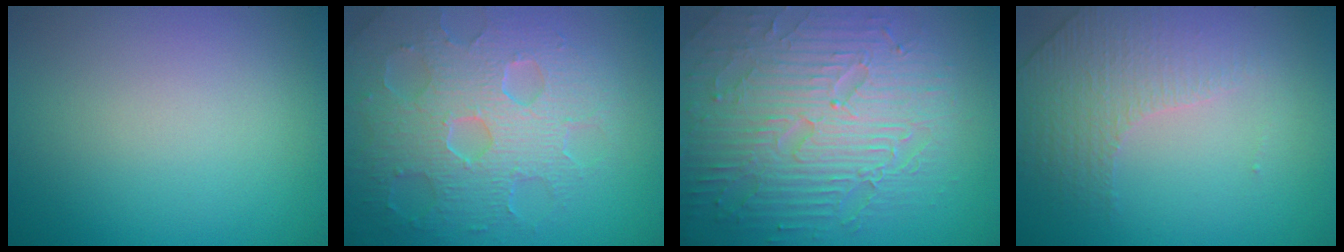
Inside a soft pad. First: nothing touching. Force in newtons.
{"total": 8.5, "press": 5.9, "slide": 6.1}
{"total": 8.8, "press": 6.3, "slide": 6.1}
{"total": 4.3, "press": 2.9, "slide": 3.2}